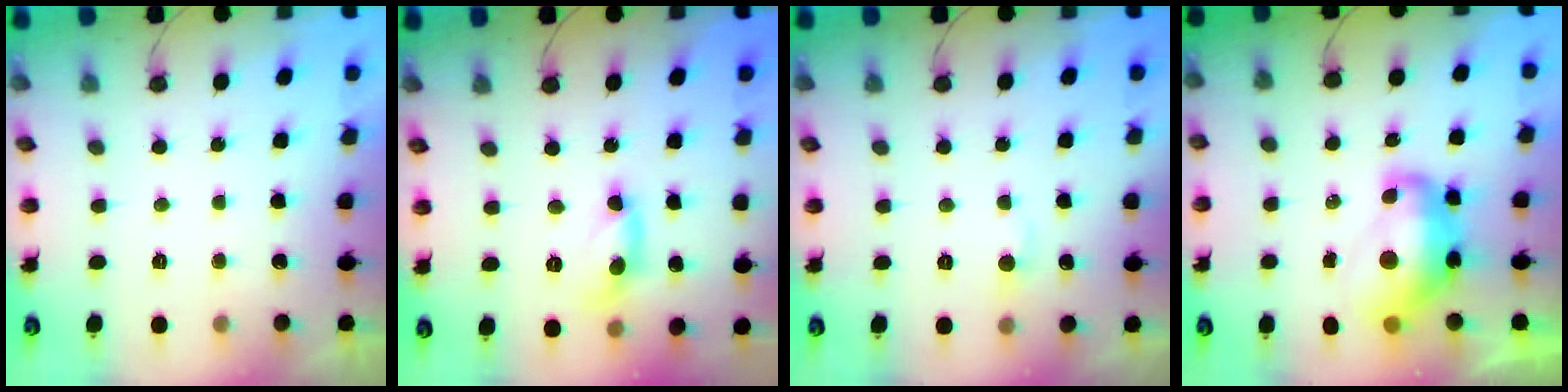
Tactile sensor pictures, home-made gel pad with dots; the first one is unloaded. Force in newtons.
{"total": 8.4, "press": 8.4, "slide": 0.7}
{"total": 3.9, "press": 3.9, "slide": 0.5}
{"total": 13.7, "press": 13.6, "slide": 1.6}